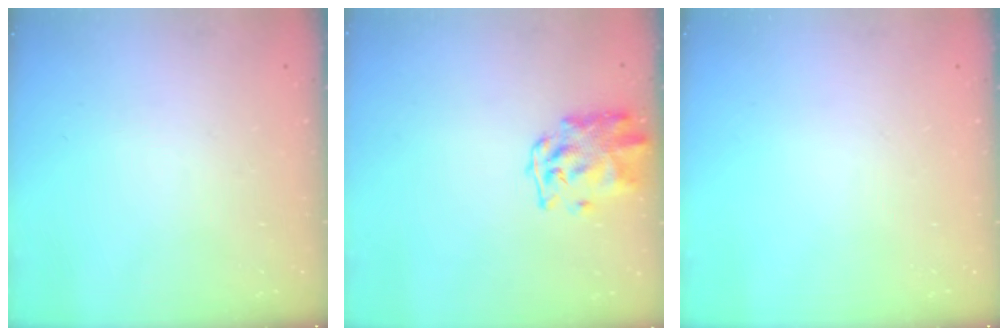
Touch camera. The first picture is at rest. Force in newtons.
{"total": 2.6, "press": 2.6, "slide": 0.5}
{"total": 0.0}